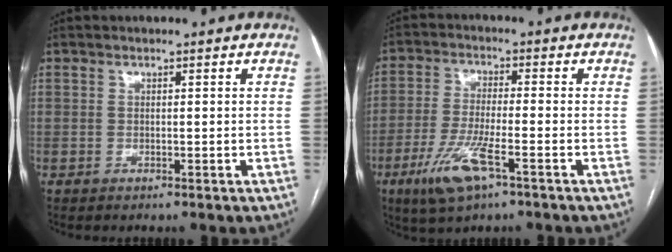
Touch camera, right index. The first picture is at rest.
{"total": 8.9, "force": [-4.7, 1.6, 7.4], "torque": [-0.158, -0.017, -0.084]}